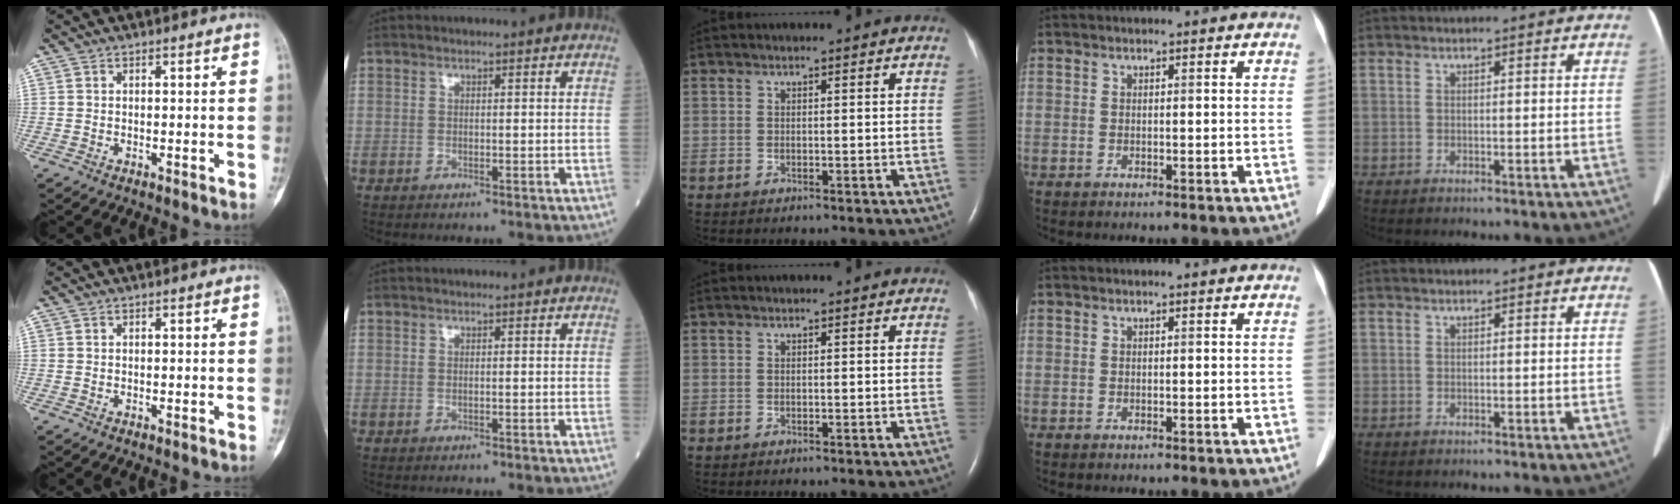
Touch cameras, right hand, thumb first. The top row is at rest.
{}